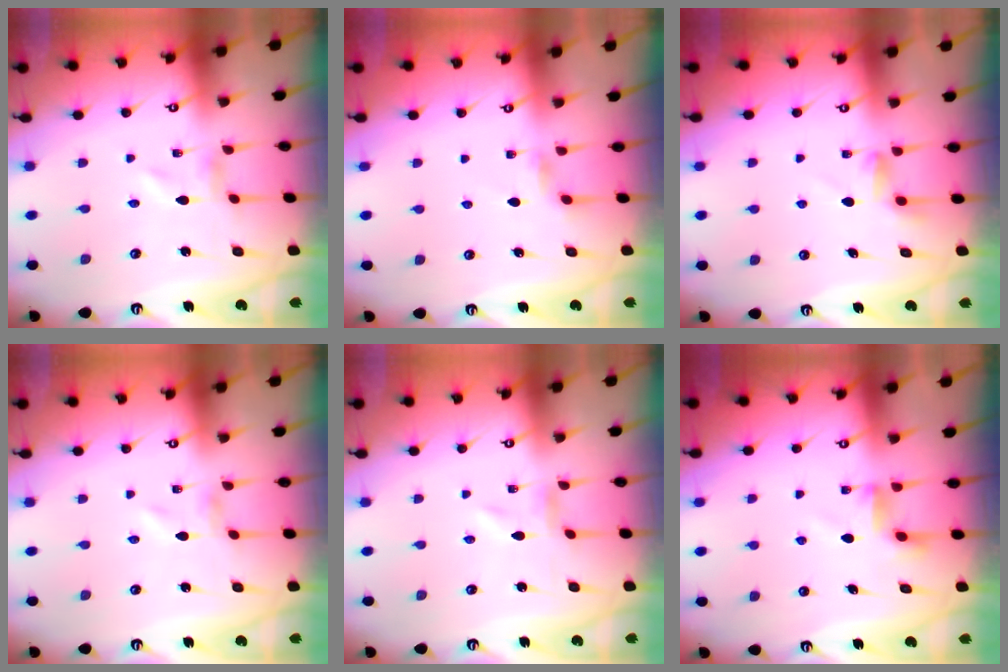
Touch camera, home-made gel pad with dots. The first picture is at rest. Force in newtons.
{"total": 2.3, "press": 2.3, "slide": 0.4}
{"total": 2.6, "press": 2.6, "slide": 0.4}
{"total": 0.8, "press": 0.8, "slide": 0.2}
{"total": 0.0}
{"total": 4.7, "press": 4.6, "slide": 0.6}